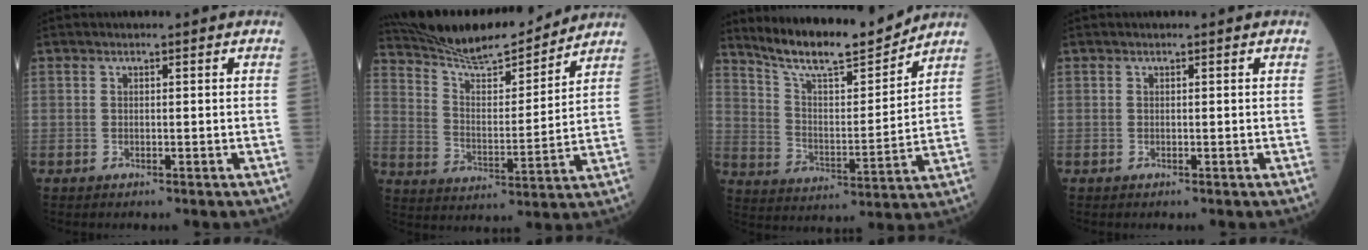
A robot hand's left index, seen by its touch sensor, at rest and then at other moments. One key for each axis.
{"total": 15.9, "fx": 15.0, "fy": 1.5, "fz": 5.1, "tx": -0.097, "ty": 0.001, "tz": 0.249}
{"total": 14.1, "fx": 12.9, "fy": 1.3, "fz": 5.5, "tx": -0.103, "ty": -0.009, "tz": 0.223}
{"total": 0.0}